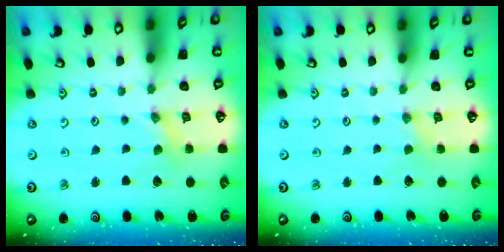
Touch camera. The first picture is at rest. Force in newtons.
{"total": 0.0}